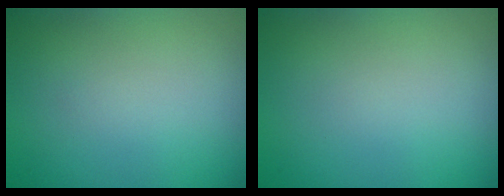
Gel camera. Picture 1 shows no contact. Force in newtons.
{"total": 0.0}